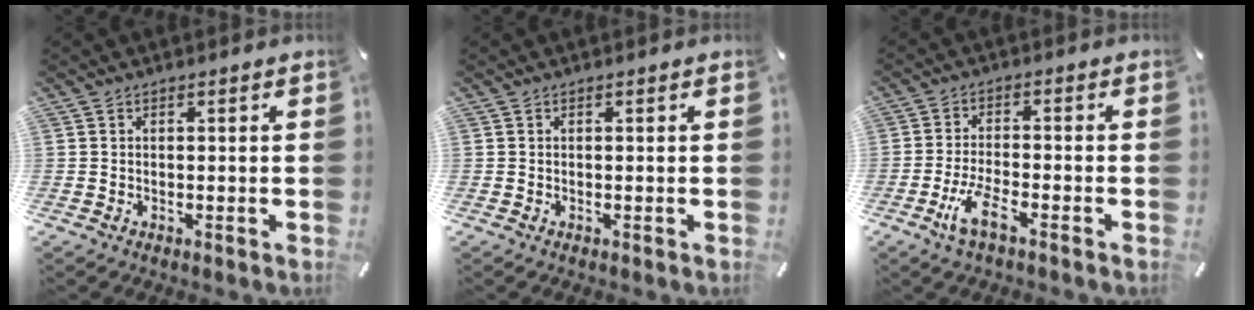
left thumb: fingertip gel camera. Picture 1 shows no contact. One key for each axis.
{"total": 0.0}
{"total": 7.0, "fx": -3.8, "fy": 2.1, "fz": 5.4, "tx": -0.116, "ty": 0.005, "tz": -0.070}